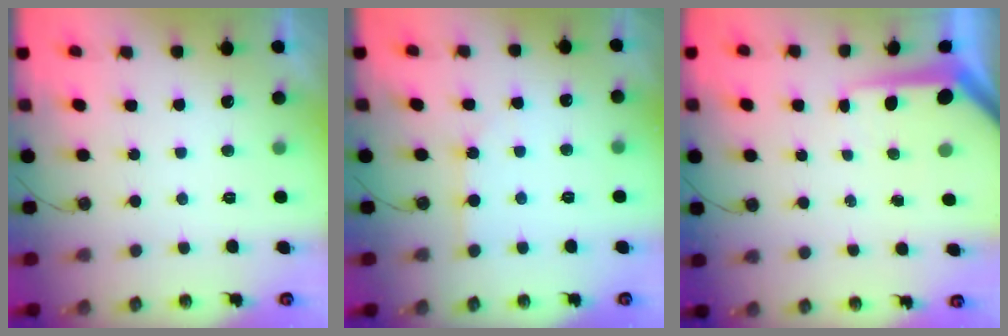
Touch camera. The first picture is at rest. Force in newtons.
{"total": 2.9, "press": 2.9, "slide": 0.4}
{"total": 6.9, "press": 6.8, "slide": 0.9}